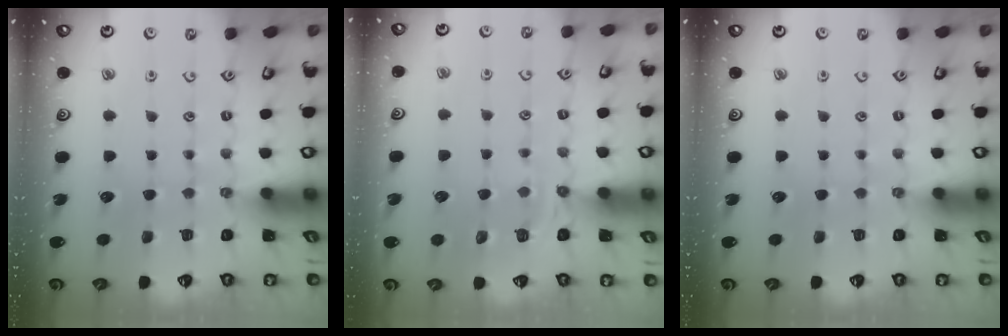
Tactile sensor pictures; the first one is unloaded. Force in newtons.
{"total": 5.7, "press": 5.3, "slide": 1.9}
{"total": 0.0}